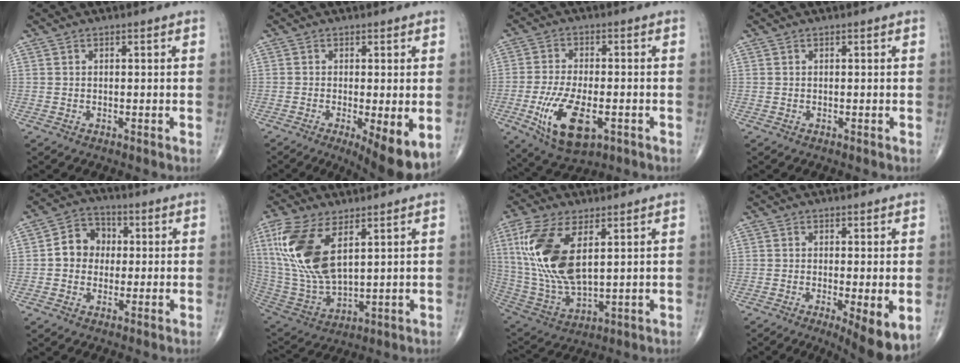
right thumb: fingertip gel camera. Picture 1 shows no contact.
{"total": 8.8, "force": [-2.7, 2.2, 8.1], "torque": [-0.118, -0.023, -0.039]}
{"total": 12.6, "force": [-4.2, 5.9, 10.4], "torque": [-0.196, -0.001, -0.065]}
{"total": 0.0}
{"total": 7.5, "force": [0.3, 6.4, 3.8], "torque": [-0.037, 0.021, -0.009]}
{"total": 17.5, "force": [6.5, 8.2, 14.0], "torque": [-0.303, -0.021, 0.136]}
{"total": 17.7, "force": [5.0, 8.2, 14.9], "torque": [-0.322, -0.019, 0.106]}
{"total": 7.8, "force": [-2.2, 1.8, 7.3], "torque": [-0.108, -0.023, -0.034]}